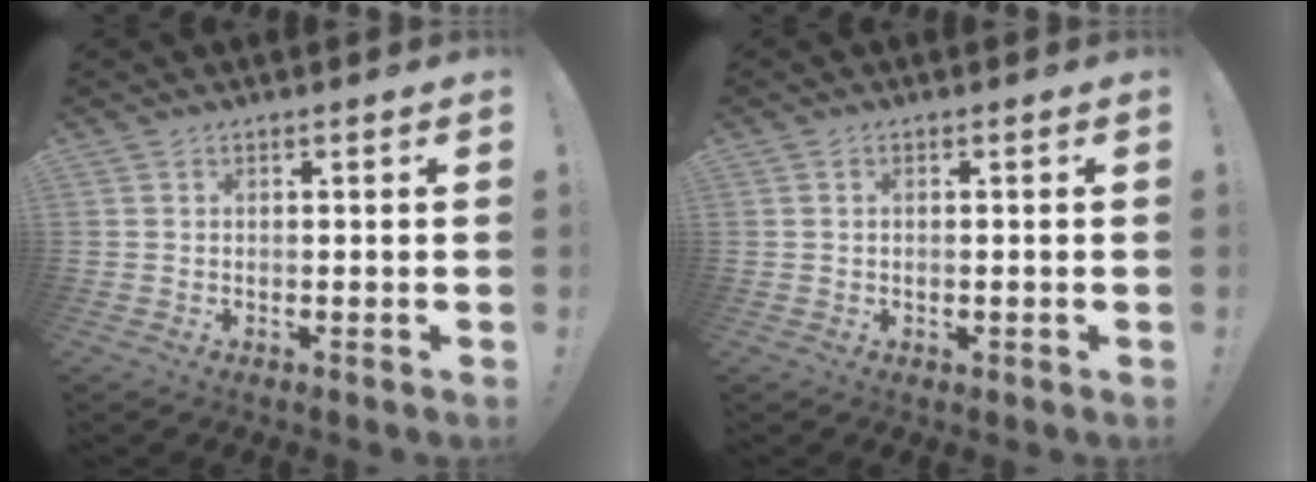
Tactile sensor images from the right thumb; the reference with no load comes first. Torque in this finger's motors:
{"motor_torque": [-0.19, -0.32, 0.08, 0.17, -0.02]}